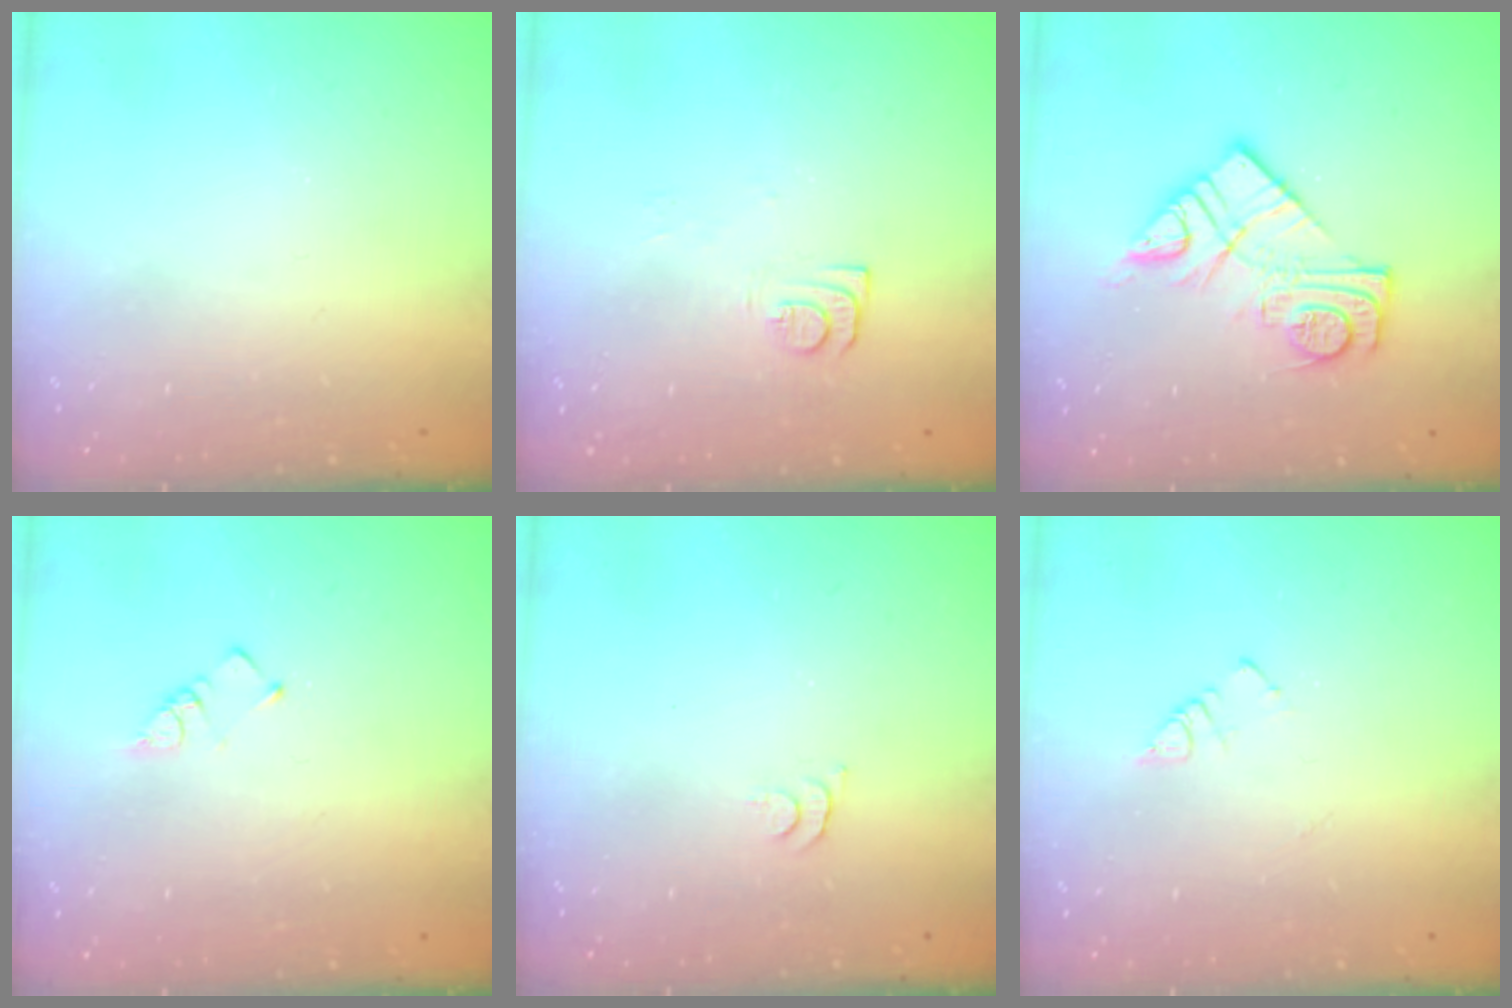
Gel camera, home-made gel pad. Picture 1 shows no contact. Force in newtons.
{"total": 5.9, "press": 5.9, "slide": 0.8}
{"total": 12.9, "press": 12.8, "slide": 0.9}
{"total": 1.9, "press": 1.9, "slide": 0.3}
{"total": 5.2, "press": 5.1, "slide": 0.5}
{"total": 3.9, "press": 3.9, "slide": 0.4}